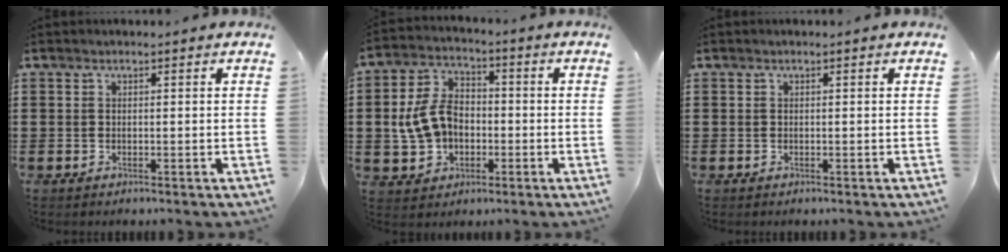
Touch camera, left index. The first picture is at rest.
{"total": 8.6, "force": [-0.8, 6.4, 5.6], "torque": [-0.147, 0.010, -0.019]}
{"total": 0.0}